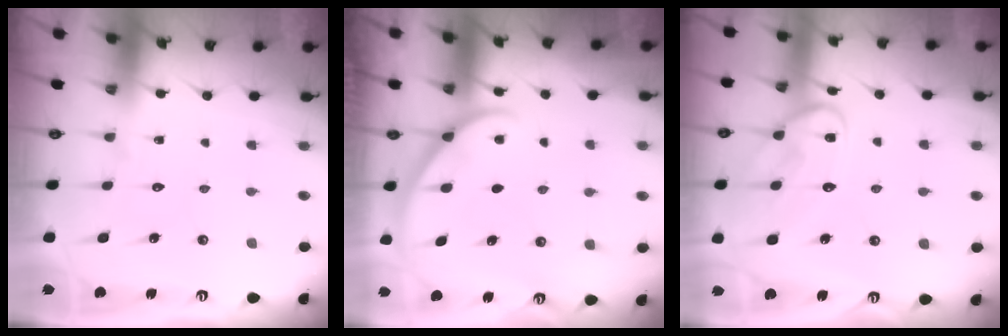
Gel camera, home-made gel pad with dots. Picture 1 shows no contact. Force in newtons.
{"total": 2.5, "press": 2.5, "slide": 0.2}
{"total": 12.0, "press": 12.0, "slide": 0.9}